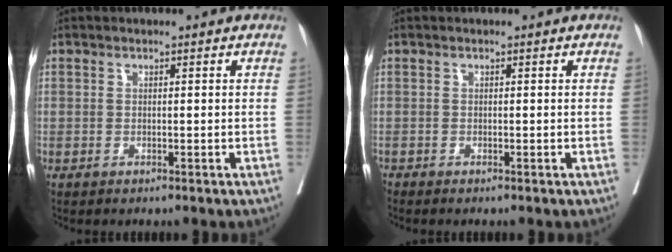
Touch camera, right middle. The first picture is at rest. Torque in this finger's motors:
{"motor_torque": [0.12, -0.11, 0.07, 0.07]}